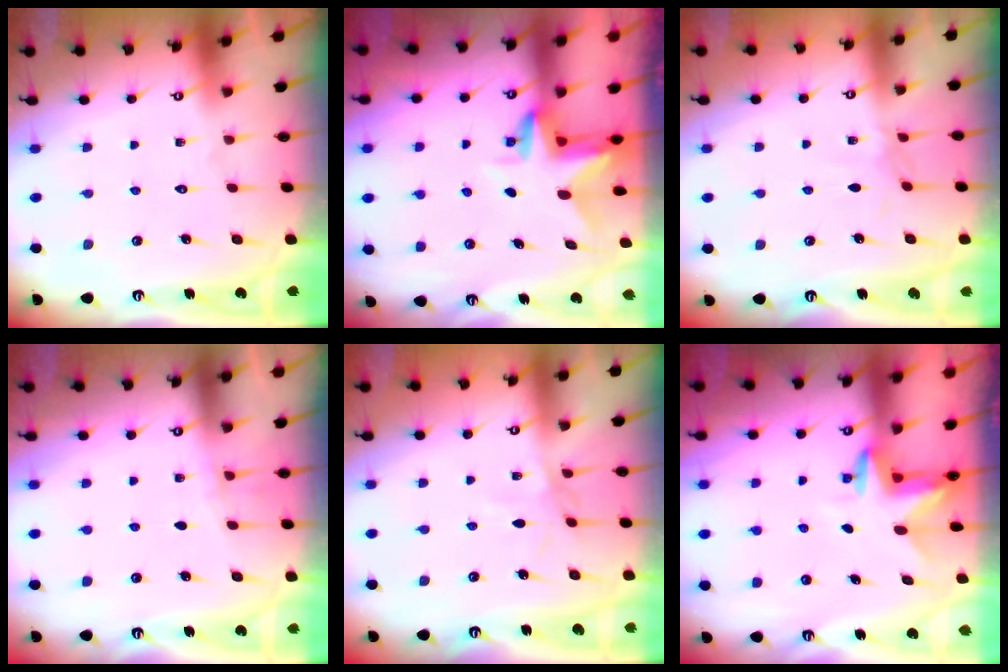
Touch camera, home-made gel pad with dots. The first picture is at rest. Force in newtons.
{"total": 3.5, "press": 3.5, "slide": 0.3}
{"total": 2.3, "press": 2.3, "slide": 0.5}
{"total": 2.7, "press": 2.6, "slide": 0.7}
{"total": 2.9, "press": 2.8, "slide": 0.5}
{"total": 3.4, "press": 3.4, "slide": 0.3}